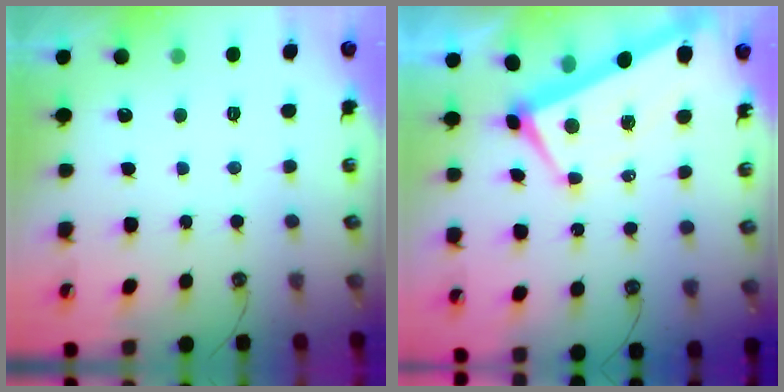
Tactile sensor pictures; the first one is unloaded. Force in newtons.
{"total": 1.7, "press": 1.5, "slide": 0.8}